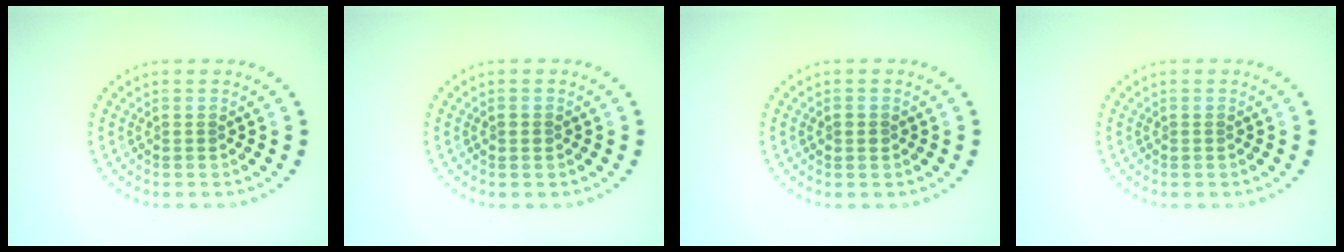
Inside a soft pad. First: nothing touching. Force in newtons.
{"total": 0.9, "press": 0.9, "slide": 0.1}
{"total": 1.0, "press": 1.0, "slide": 0.1}
{"total": 0.0}